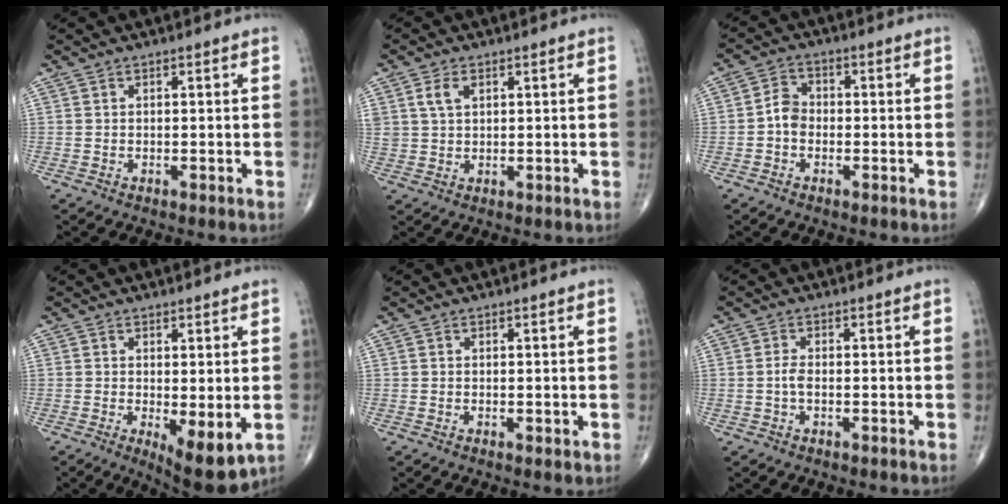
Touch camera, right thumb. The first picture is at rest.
{"total": 3.7, "force": [1.5, 2.3, 2.5], "torque": [-0.045, 0.000, 0.033]}
{"total": 4.0, "force": [-1.1, 3.1, 2.2], "torque": [-0.024, 0.016, -0.030]}
{"total": 7.7, "force": [-1.5, 2.8, 7.1], "torque": [-0.099, -0.023, -0.014]}
{"total": 0.7, "force": [-0.1, 0.4, 0.6], "torque": [-0.010, -0.003, -0.002]}
{"total": 1.7, "force": [-0.4, 0.7, 1.5], "torque": [-0.030, 0.003, -0.010]}